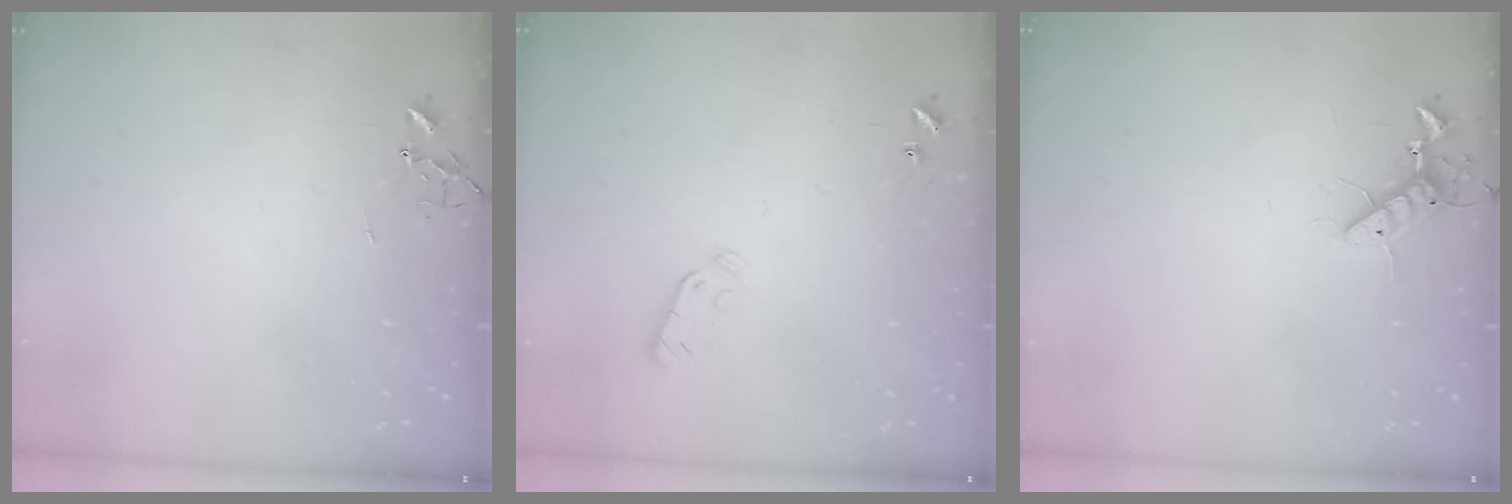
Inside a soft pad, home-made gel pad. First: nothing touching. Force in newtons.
{"total": 3.0, "press": 2.9, "slide": 0.9}
{"total": 8.5, "press": 8.4, "slide": 1.5}